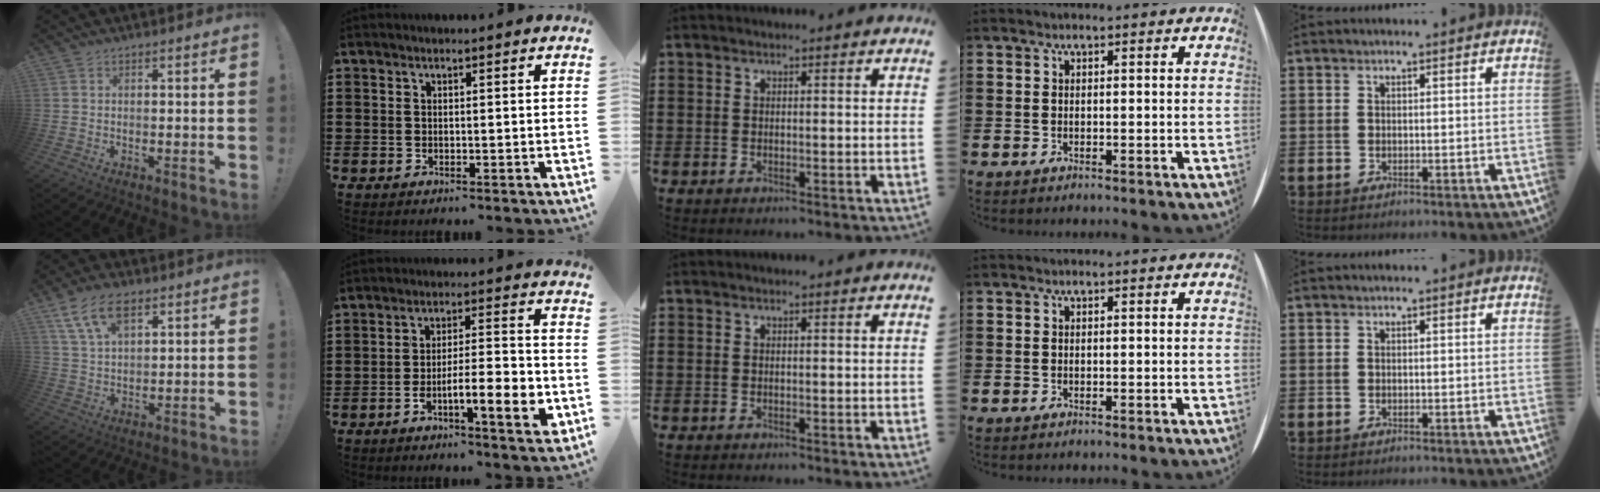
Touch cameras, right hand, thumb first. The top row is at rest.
{"thumb": {"total": 10.7, "force": [6.0, 5.5, 6.9], "torque": [-0.128, -0.006, 0.115]}, "index": {"total": 8.9, "force": [-3.9, 1.9, 7.7], "torque": [-0.116, 0.002, -0.068]}}